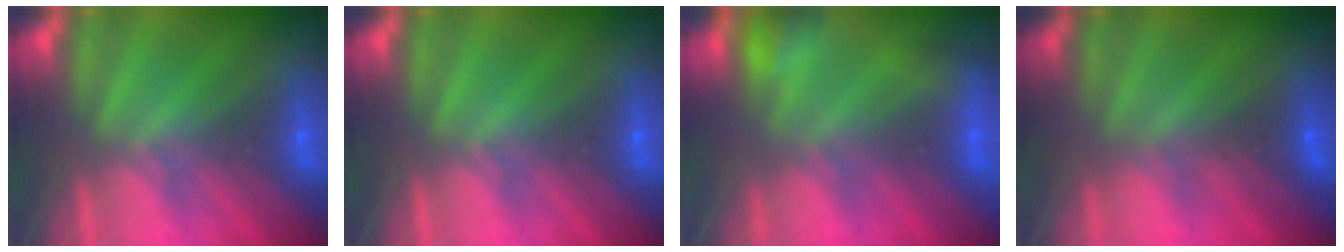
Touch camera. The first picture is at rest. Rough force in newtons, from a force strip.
{"total": 0.0}
{"total": 4.8}
{"total": 4.6}